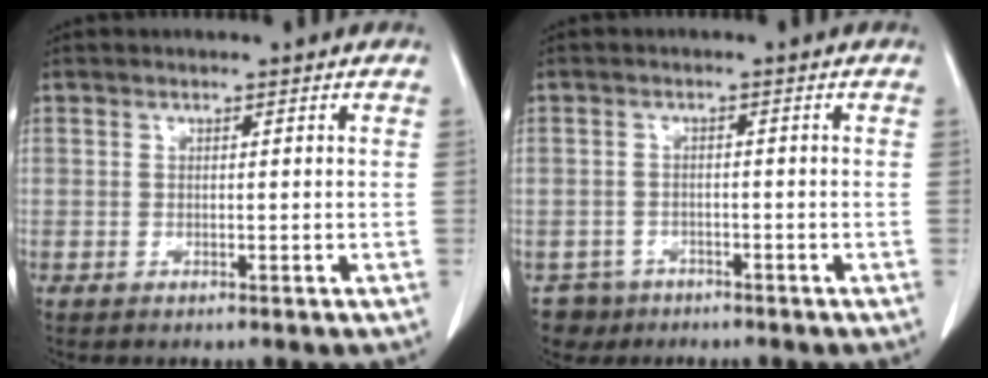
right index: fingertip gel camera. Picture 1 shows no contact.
{"total": 4.0, "force": [-2.6, 3.0, -0.6], "torque": [0.011, 0.008, -0.044]}